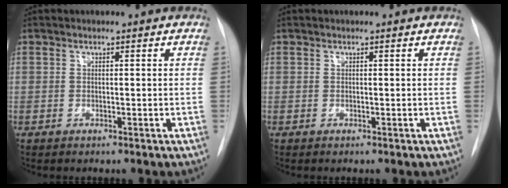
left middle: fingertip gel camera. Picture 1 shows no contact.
{"total": 0.0}